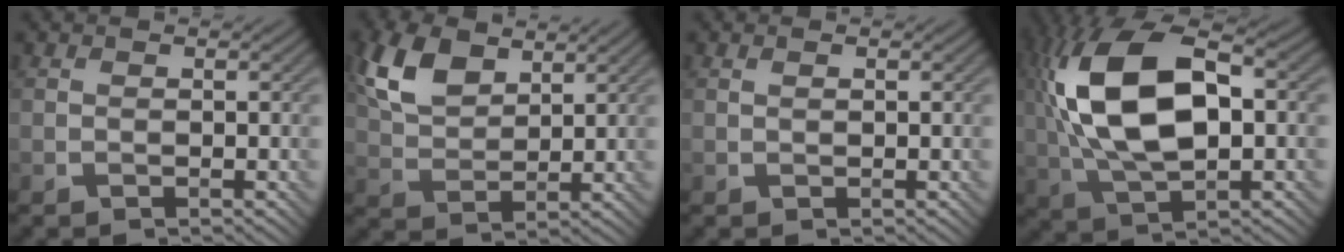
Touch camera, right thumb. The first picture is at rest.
{"total": 7.5, "force": [4.2, 4.0, 4.7], "torque": [-0.116, 0.006, 0.085]}
{"total": 0.5, "force": [0.2, 0.2, 0.5], "torque": [-0.007, 0.001, 0.004]}
{"total": 17.0, "force": [2.5, 8.5, 14.6], "torque": [-0.309, 0.017, 0.037]}